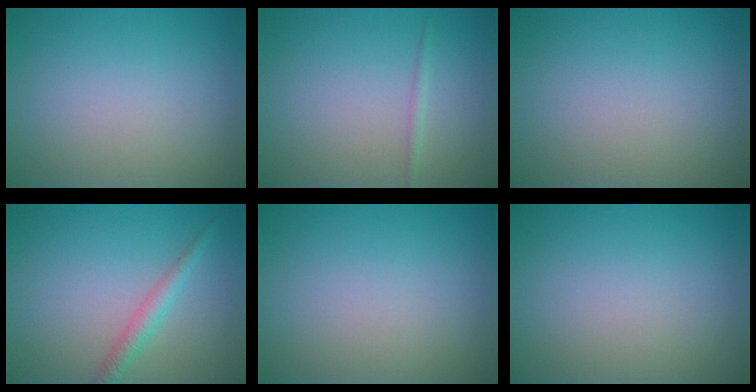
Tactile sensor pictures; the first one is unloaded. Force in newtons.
{"total": 0.8, "press": 0.8, "slide": 0.0}
{"total": 0.0}
{"total": 2.1, "press": 2.1, "slide": 0.1}
{"total": 0.0}
{"total": 0.0}